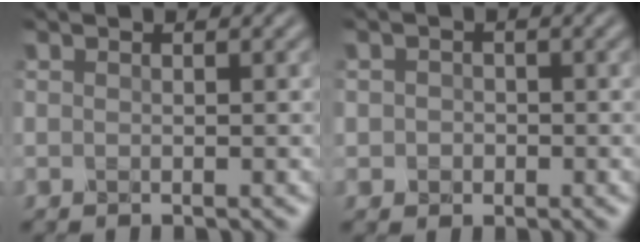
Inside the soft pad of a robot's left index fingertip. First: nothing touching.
{"total": 1.4, "force": [-0.1, 1.3, 0.4], "torque": [0.000, -0.004, -0.005]}